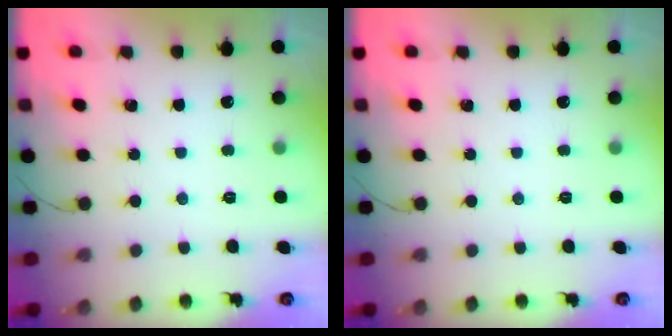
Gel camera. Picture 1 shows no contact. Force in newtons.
{"total": 0.0}